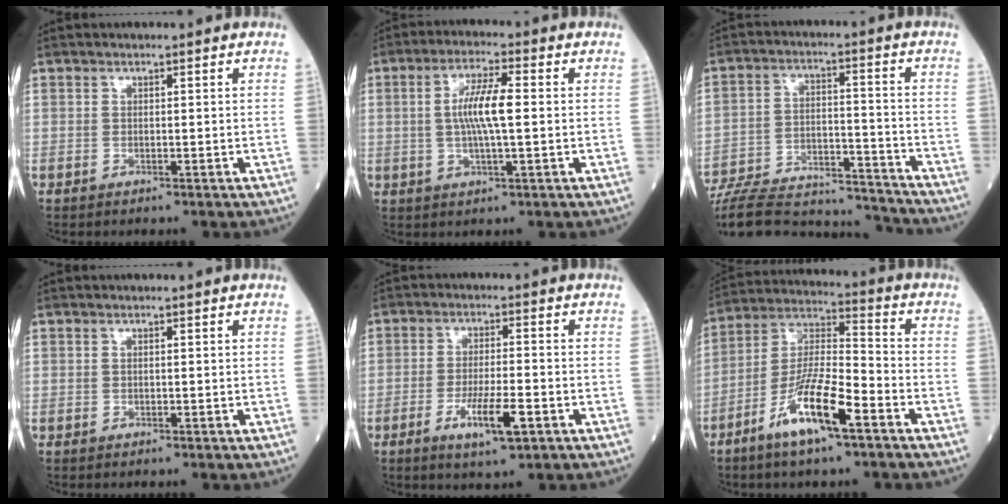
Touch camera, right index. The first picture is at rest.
{"total": 7.2, "force": [0.4, 0.9, 7.1], "torque": [-0.139, 0.005, 0.005]}
{"total": 21.5, "force": [-20.4, 3.7, 5.9], "torque": [-0.131, 0.007, -0.317]}
{"total": 0.0}
{"total": 7.0, "force": [-2.9, 1.0, 6.3], "torque": [-0.113, -0.010, -0.047]}
{"total": 12.7, "force": [-6.5, 1.9, 10.7], "torque": [-0.210, -0.007, -0.125]}